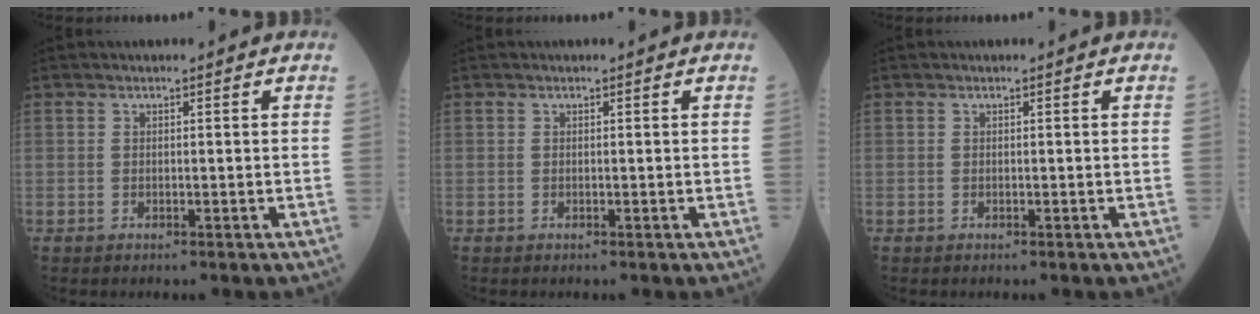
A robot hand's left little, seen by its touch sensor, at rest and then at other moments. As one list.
[{"total": 0.0}, {"total": 0.0}]